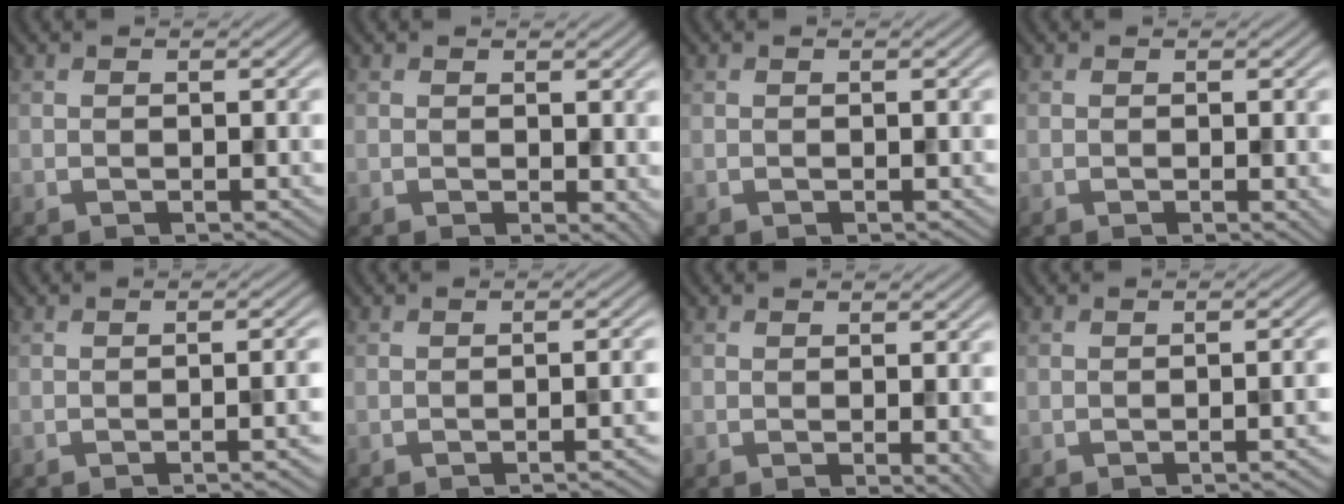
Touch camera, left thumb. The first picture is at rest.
{"total": 1.8, "force": [0.2, 1.1, 1.4], "torque": [-0.015, -0.007, 0.005]}
{"total": 0.0}
{"total": 0.8, "force": [-0.1, 0.1, 0.8], "torque": [-0.011, -0.005, -0.002]}
{"total": 3.7, "force": [-1.3, 0.8, 3.3], "torque": [-0.031, 0.006, -0.026]}
{"total": 3.0, "force": [-1.3, 0.7, 2.6], "torque": [-0.021, 0.007, -0.027]}
{"total": 2.1, "force": [-0.3, 0.3, 2.1], "torque": [-0.028, -0.003, -0.005]}
{"total": 3.0, "force": [-1.0, 0.7, 2.7], "torque": [-0.023, 0.007, -0.023]}